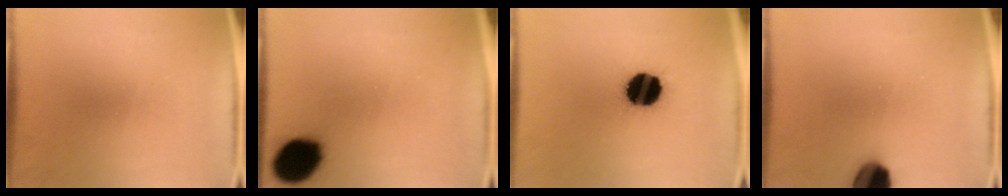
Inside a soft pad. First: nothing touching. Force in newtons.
{"total": 13.3}
{"total": 14.7}
{"total": 9.2}